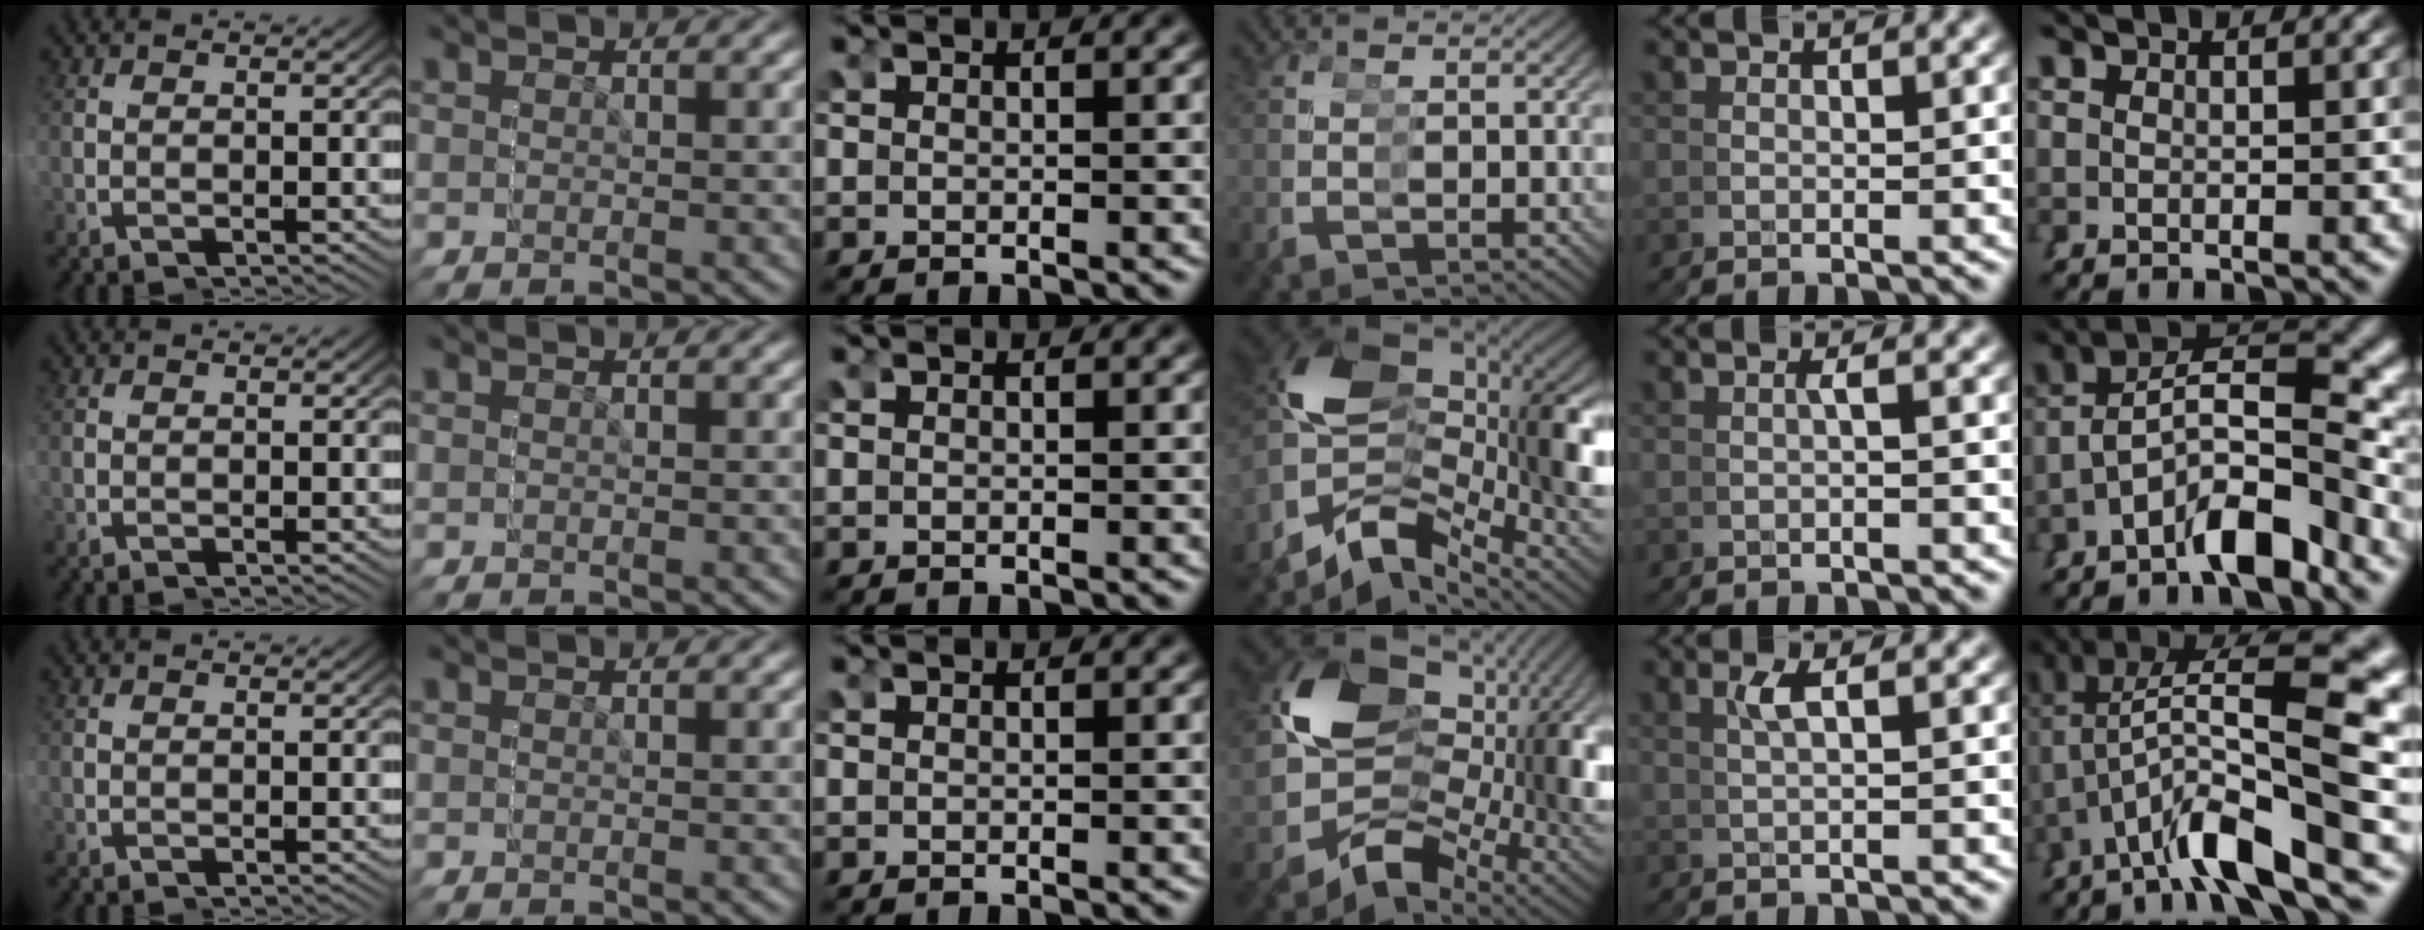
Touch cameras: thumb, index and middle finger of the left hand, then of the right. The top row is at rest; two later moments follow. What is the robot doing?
{"motion": "grasp_and_lifting", "object": "stress ball aka squeeze ball"}